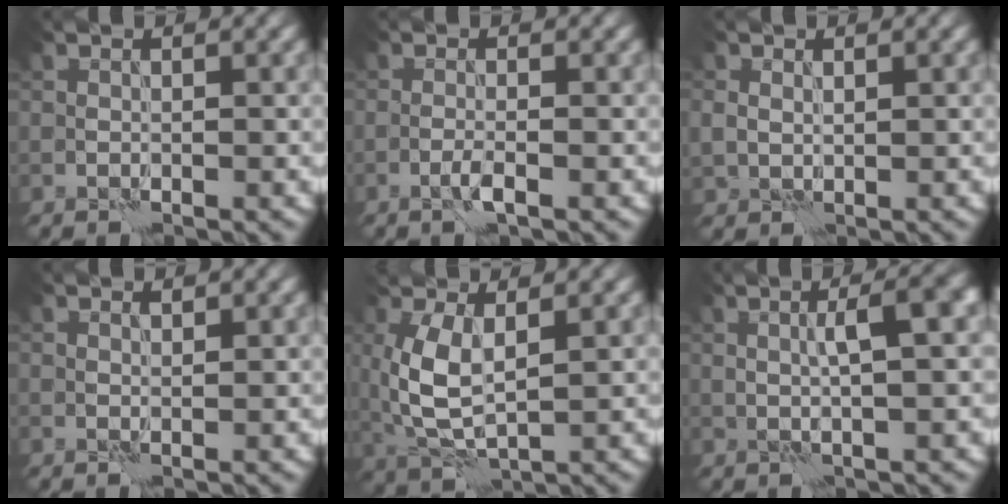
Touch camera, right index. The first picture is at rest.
{"total": 1.1, "force": [-0.6, 0.0, 0.9], "torque": [-0.017, 0.004, -0.015]}
{"total": 1.4, "force": [0.3, 1.2, 0.7], "torque": [-0.016, 0.000, 0.011]}
{"total": 0.6, "force": [0.5, 0.1, 0.2], "torque": [-0.001, -0.002, 0.009]}
{"total": 5.6, "force": [0.7, 2.4, 5.0], "torque": [-0.119, 0.002, 0.016]}
{"total": 3.7, "force": [0.4, 0.5, 3.6], "torque": [-0.055, 0.013, 0.005]}